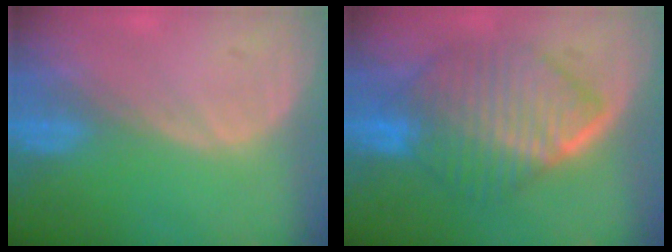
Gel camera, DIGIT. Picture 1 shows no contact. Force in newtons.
{"total": 10.3, "press": 10.2, "slide": 0.9}